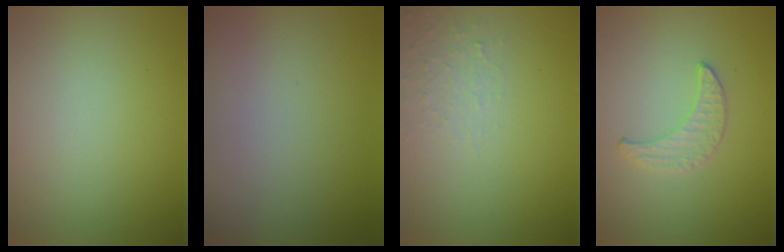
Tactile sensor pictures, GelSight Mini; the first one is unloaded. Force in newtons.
{"total": 0.0}
{"total": 1.8, "press": 1.8, "slide": 0.4}
{"total": 1.0, "press": 1.0, "slide": 0.3}